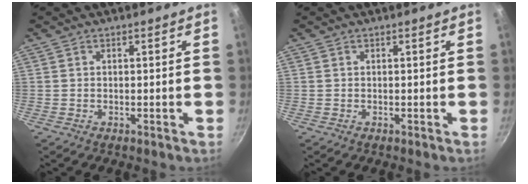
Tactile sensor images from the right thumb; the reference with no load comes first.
{"total": 0.0}